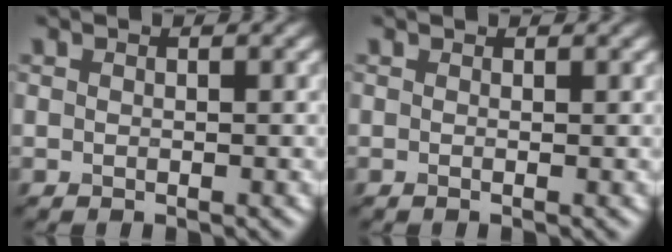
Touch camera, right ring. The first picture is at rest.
{"total": 0.5, "force": [0.3, 0.1, 0.4], "torque": [-0.015, -0.009, -0.003]}